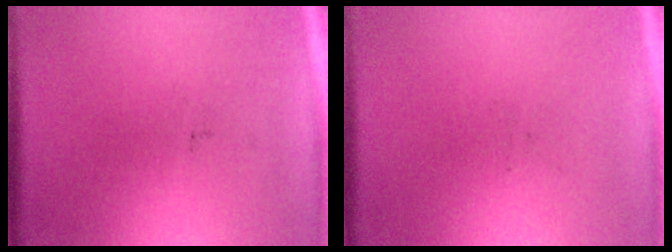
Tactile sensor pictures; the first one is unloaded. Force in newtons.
{"total": 0.0}